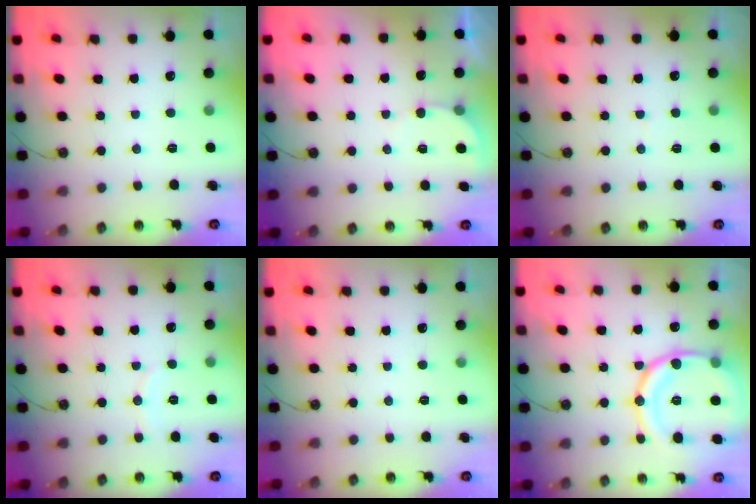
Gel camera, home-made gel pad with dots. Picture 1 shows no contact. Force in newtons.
{"total": 2.9, "press": 2.9, "slide": 0.3}
{"total": 2.8, "press": 2.8, "slide": 0.3}
{"total": 3.7, "press": 3.7, "slide": 0.2}
{"total": 0.0}
{"total": 17.8, "press": 17.8, "slide": 1.5}